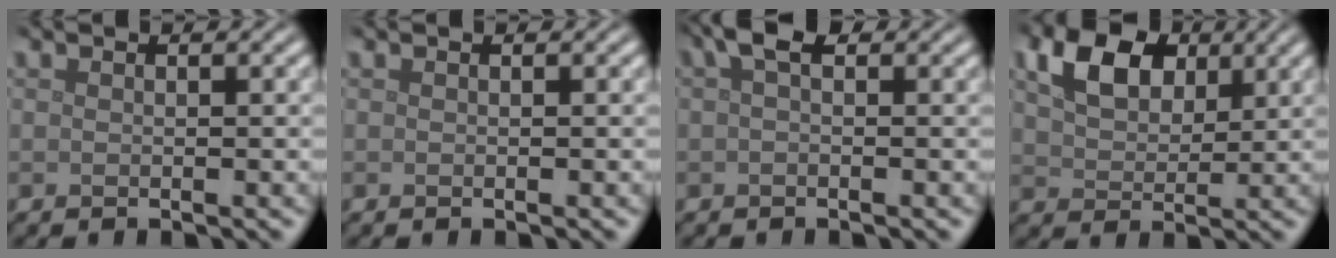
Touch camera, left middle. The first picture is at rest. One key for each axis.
{"total": 0.0}
{"total": 2.5, "fx": 0.9, "fy": 1.0, "fz": 2.1, "tx": -0.032, "ty": 0.011, "tz": 0.008}
{"total": 5.6, "fx": 2.6, "fy": 3.6, "fz": 3.4, "tx": -0.071, "ty": 0.005, "tz": 0.043}